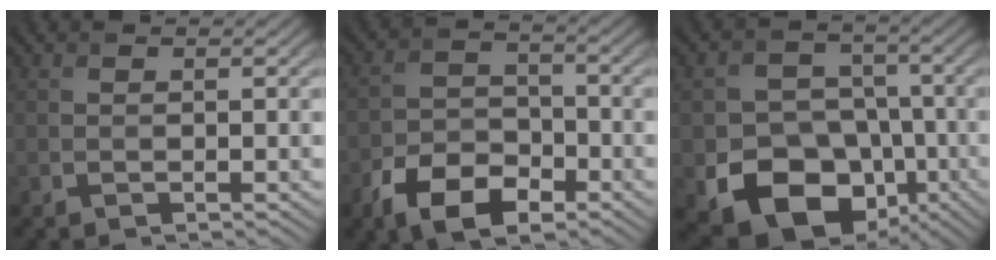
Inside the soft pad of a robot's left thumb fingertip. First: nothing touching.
{"total": 8.4, "force": [-5.0, 4.9, 4.8], "torque": [-0.094, -0.010, -0.095]}
{"total": 14.2, "force": [-6.1, 11.3, 6.2], "torque": [-0.109, -0.046, -0.119]}